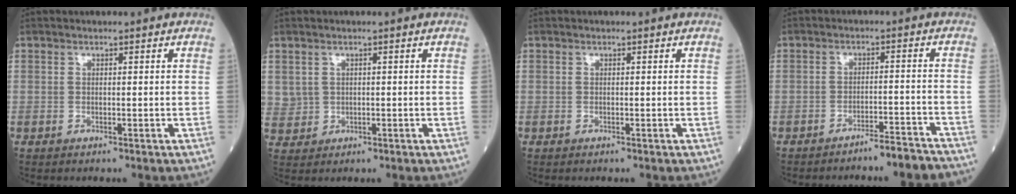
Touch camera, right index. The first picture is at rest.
{"total": 2.8, "force": [0.8, 2.6, 0.6], "torque": [-0.011, 0.004, 0.023]}
{"total": 0.0}
{"total": 5.7, "force": [-5.2, -0.2, 2.2], "torque": [-0.016, -0.002, -0.073]}